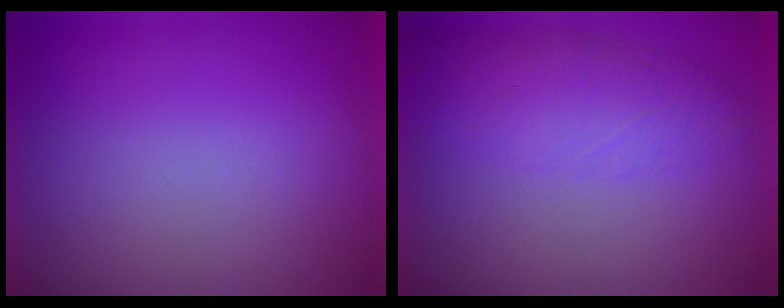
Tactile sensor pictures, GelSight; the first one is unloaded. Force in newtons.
{"total": 4.2}